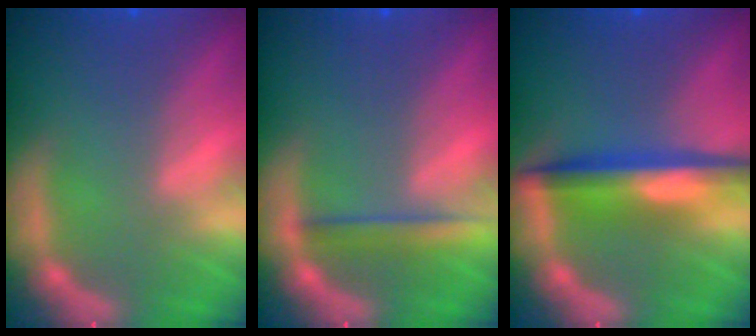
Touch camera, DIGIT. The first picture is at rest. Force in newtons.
{"total": 2.5}
{"total": 5.5}